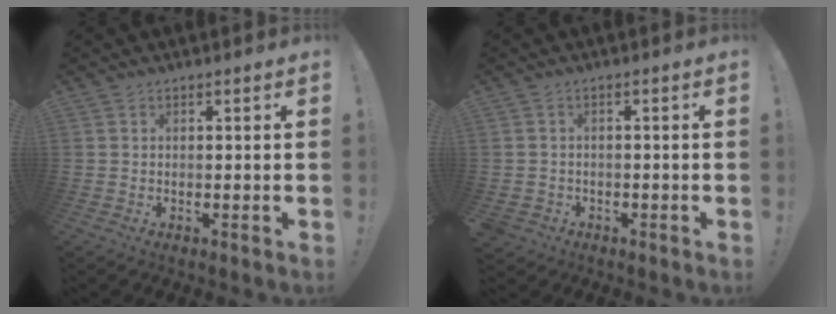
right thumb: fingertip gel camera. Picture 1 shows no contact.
{"total": 1.8, "force": [-0.7, 1.6, 0.3], "torque": [-0.010, 0.005, -0.011]}